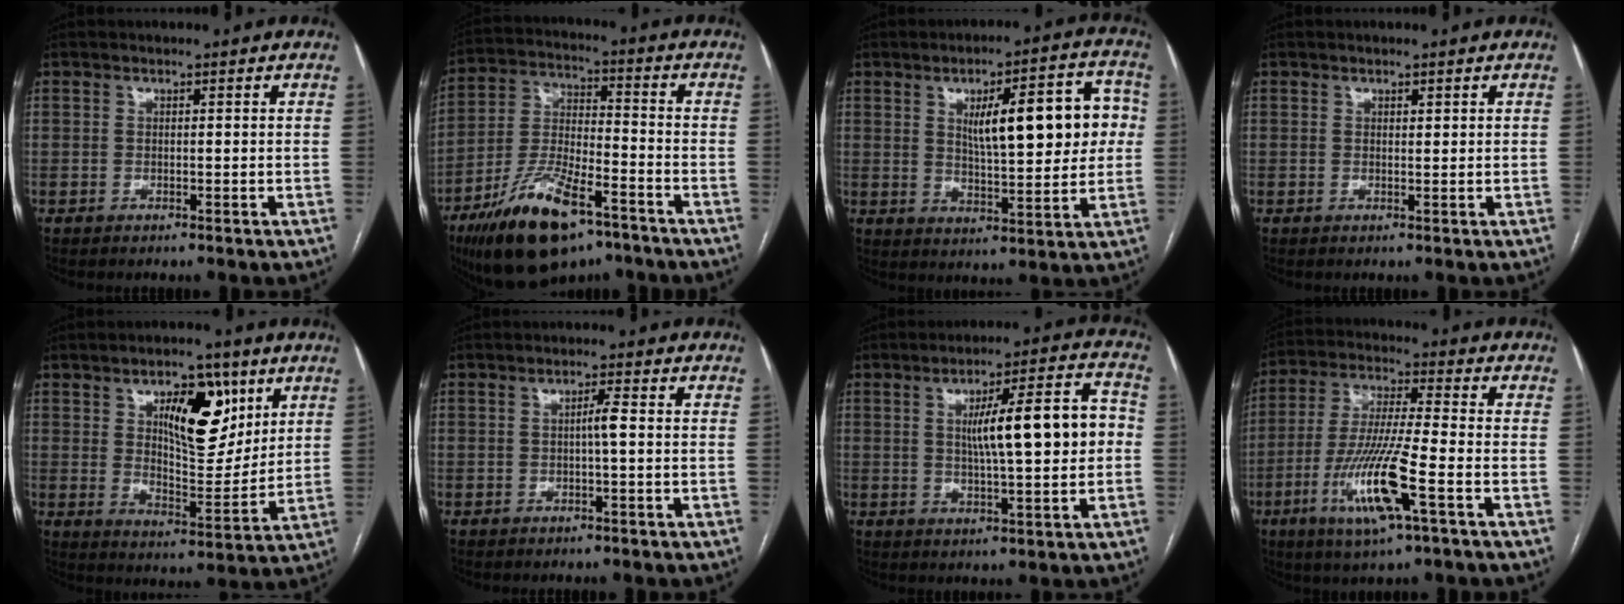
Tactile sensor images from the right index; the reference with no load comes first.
{"total": 17.2, "force": [-10.8, 5.4, 12.2], "torque": [-0.255, -0.014, -0.187]}
{"total": 14.3, "force": [2.8, 3.9, 13.5], "torque": [-0.183, 0.028, 0.044]}
{"total": 0.6, "force": [0.4, 0.3, 0.4], "torque": [-0.006, -0.002, 0.006]}
{"total": 12.6, "force": [5.5, 5.2, 10.0], "torque": [-0.151, 0.003, 0.094]}
{"total": 2.0, "force": [-0.2, -0.1, 1.9], "torque": [-0.032, 0.002, -0.002]}
{"total": 12.7, "force": [0.7, 2.1, 12.5], "torque": [-0.186, 0.031, 0.013]}
{"total": 13.8, "force": [-5.3, 0.8, 12.7], "torque": [-0.260, -0.018, -0.097]}